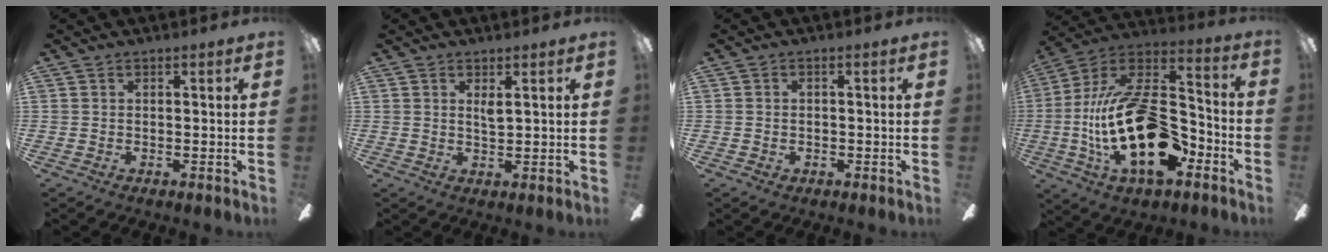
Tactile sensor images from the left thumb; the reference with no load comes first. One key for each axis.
{"total": 2.0, "fx": 1.1, "fy": 0.3, "fz": 1.7, "tx": -0.036, "ty": 0.000, "tz": 0.017}
{"total": 0.8, "fx": -0.3, "fy": 0.6, "fz": 0.5, "tx": -0.008, "ty": 0.004, "tz": -0.008}
{"total": 27.5, "fx": -6.2, "fy": 13.9, "fz": 22.9, "tx": -0.462, "ty": 0.032, "tz": -0.102}